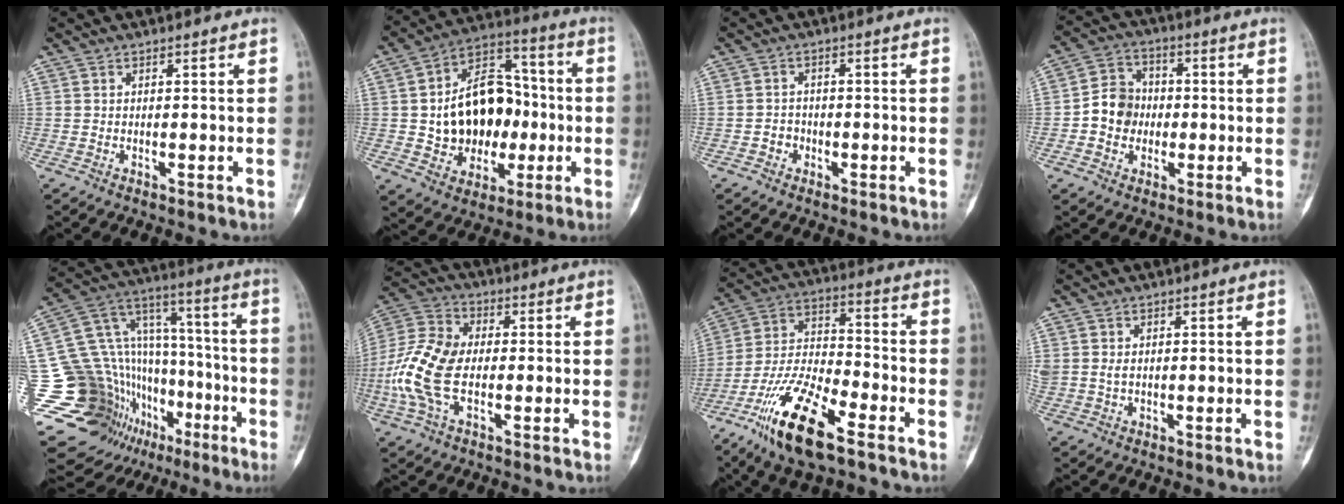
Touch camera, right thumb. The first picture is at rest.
{"total": 18.7, "force": [-0.9, 13.6, 12.7], "torque": [-0.153, 0.034, -0.006]}
{"total": 2.0, "force": [-0.9, 1.8, 0.3], "torque": [0.011, 0.010, -0.021]}
{"total": 8.3, "force": [-1.1, 7.4, 3.6], "torque": [-0.031, 0.022, -0.029]}
{"total": 28.8, "force": [-11.6, 20.5, 16.5], "torque": [-0.260, 0.129, -0.170]}
{"total": 13.5, "force": [-1.9, 7.7, 10.9], "torque": [-0.245, 0.021, -0.041]}
{"total": 16.4, "force": [-9.9, 5.1, 12.0], "torque": [-0.233, 0.050, -0.188]}
{"total": 1.7, "force": [0.4, 1.3, 1.1], "torque": [-0.023, 0.000, 0.016]}